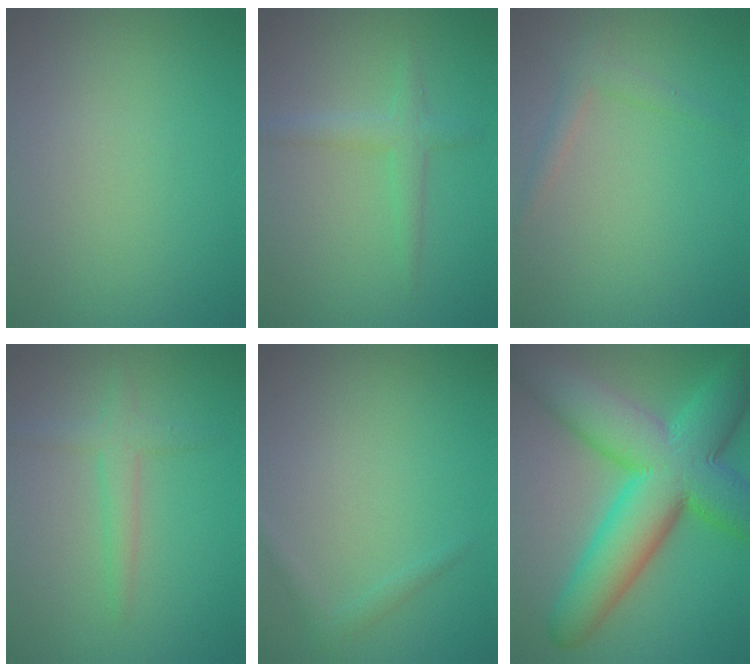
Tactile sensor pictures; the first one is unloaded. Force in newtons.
{"total": 2.2, "press": 2.2, "slide": 0.0}
{"total": 1.8, "press": 1.8, "slide": 0.1}
{"total": 2.4, "press": 2.4, "slide": 0.1}
{"total": 1.1, "press": 1.1, "slide": 0.1}
{"total": 14.1, "press": 14.1, "slide": 0.4}